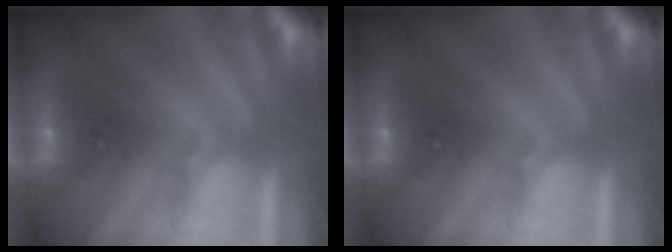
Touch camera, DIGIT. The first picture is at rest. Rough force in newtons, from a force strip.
{"total": 0.0}